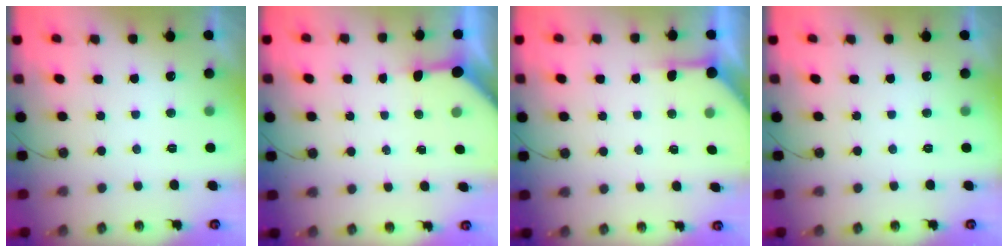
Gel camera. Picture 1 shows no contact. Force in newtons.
{"total": 3.8, "press": 3.8, "slide": 0.4}
{"total": 4.2, "press": 4.2, "slide": 0.4}
{"total": 0.0}